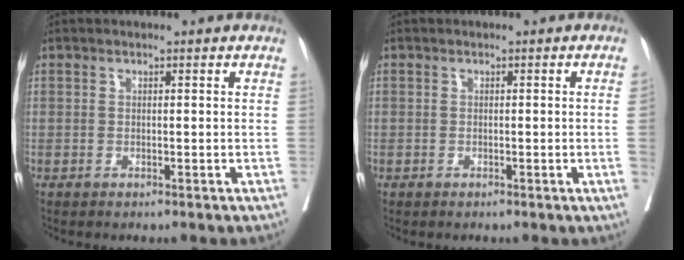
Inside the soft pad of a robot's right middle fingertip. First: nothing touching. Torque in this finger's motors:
{"motor_torque": [0.35, -0.25, -0.85, -0.21]}